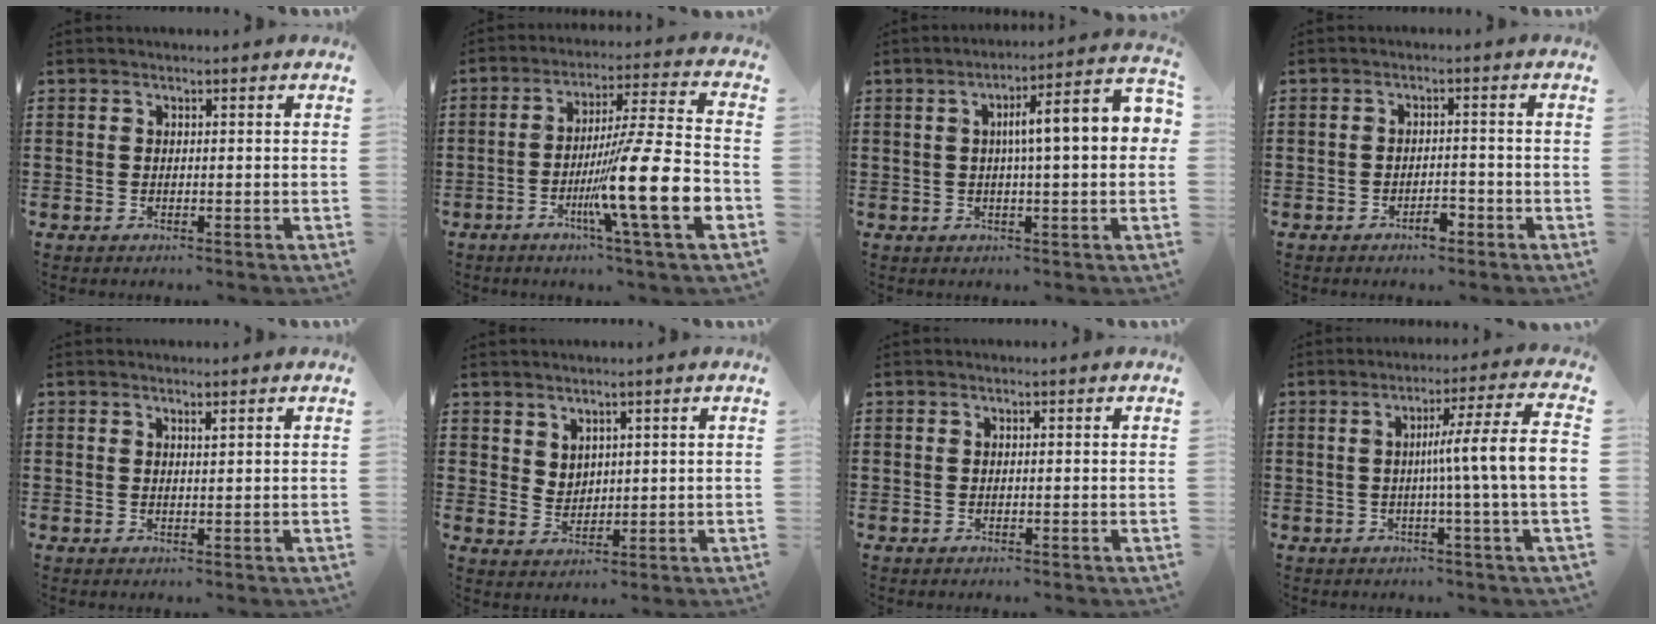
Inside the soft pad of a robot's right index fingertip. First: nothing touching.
{"total": 16.8, "force": [-5.8, 1.2, 15.8], "torque": [-0.251, -0.010, -0.098]}
{"total": 8.4, "force": [0.9, 1.0, 8.3], "torque": [-0.139, -0.004, 0.005]}
{"total": 2.8, "force": [-2.2, 1.0, 1.4], "torque": [-0.026, 0.004, -0.042]}
{"total": 0.8, "force": [0.6, 0.1, 0.4], "torque": [-0.010, -0.001, 0.013]}
{"total": 2.7, "force": [2.2, 1.6, 0.3], "torque": [-0.014, 0.001, 0.044]}
{"total": 0.0}
{"total": 9.1, "force": [-0.3, -0.7, 9.1], "torque": [-0.148, -0.013, -0.016]}